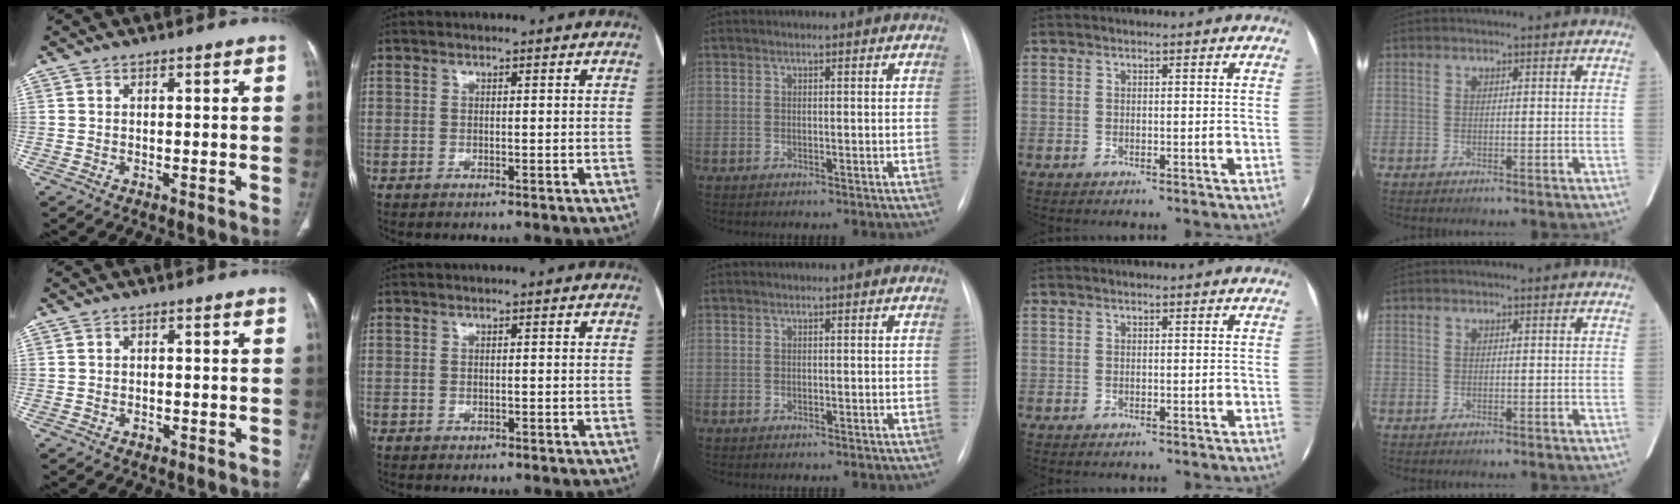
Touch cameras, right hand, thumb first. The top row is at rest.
{"thumb": {"total": 1.0, "force": [-0.5, 0.7, 0.4], "torque": [-0.004, 0.003, -0.007]}}